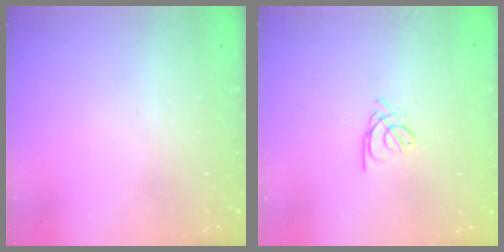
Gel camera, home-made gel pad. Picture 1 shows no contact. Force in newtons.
{"total": 2.7, "press": 2.6, "slide": 0.5}